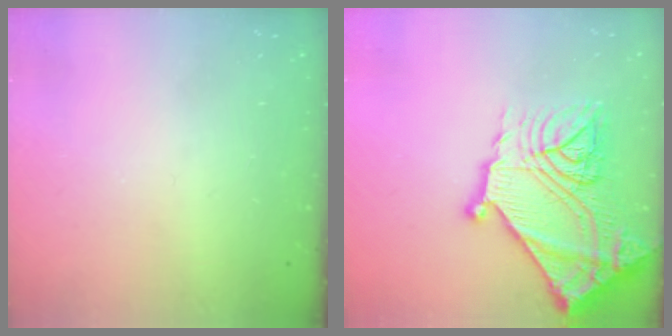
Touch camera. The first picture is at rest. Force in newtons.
{"total": 28.8, "press": 28.7, "slide": 2.7}